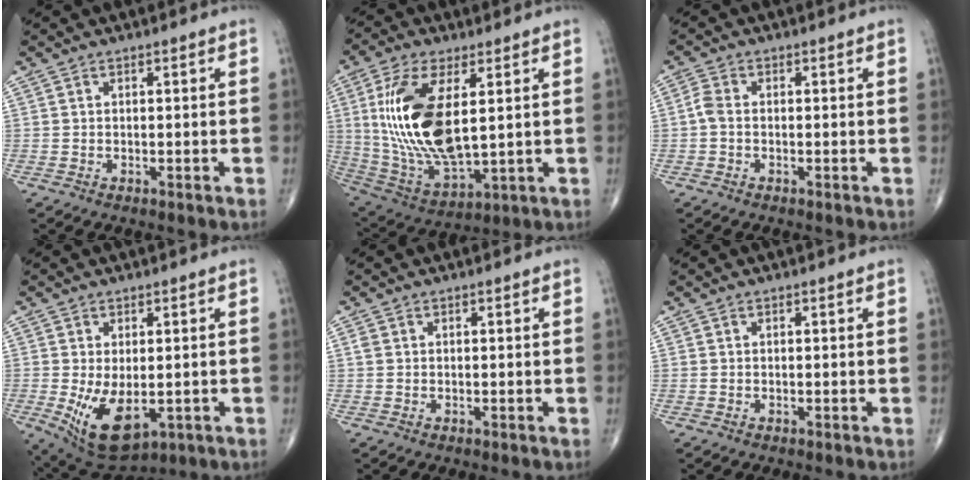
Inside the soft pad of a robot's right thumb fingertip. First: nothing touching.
{"total": 19.7, "force": [3.4, 8.8, 17.3], "torque": [-0.352, -0.023, 0.077]}
{"total": 2.2, "force": [-0.4, 1.3, 1.8], "torque": [-0.041, 0.003, -0.016]}
{"total": 10.5, "force": [-2.1, 5.5, 8.7], "torque": [-0.145, -0.017, -0.014]}
{"total": 0.8, "force": [0.2, 0.7, 0.4], "torque": [-0.008, 0.004, 0.002]}
{"total": 0.0}